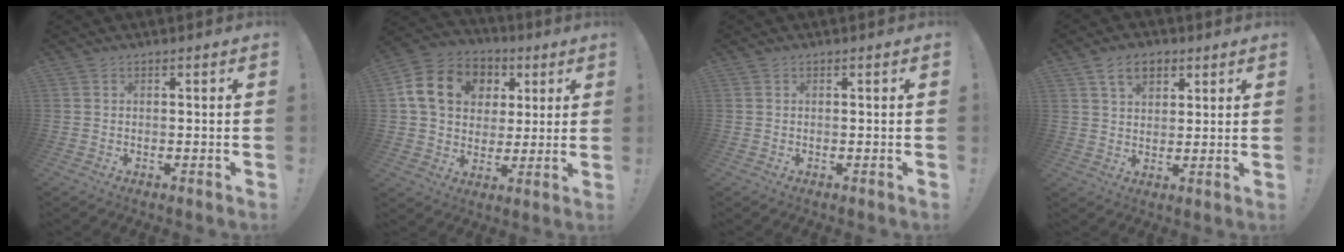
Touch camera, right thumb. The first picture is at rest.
{"total": 16.6, "force": [5.4, 13.2, 8.6], "torque": [-0.128, -0.001, 0.112]}
{"total": 0.0}
{"total": 7.6, "force": [4.1, 4.9, 4.1], "torque": [-0.071, -0.004, 0.077]}